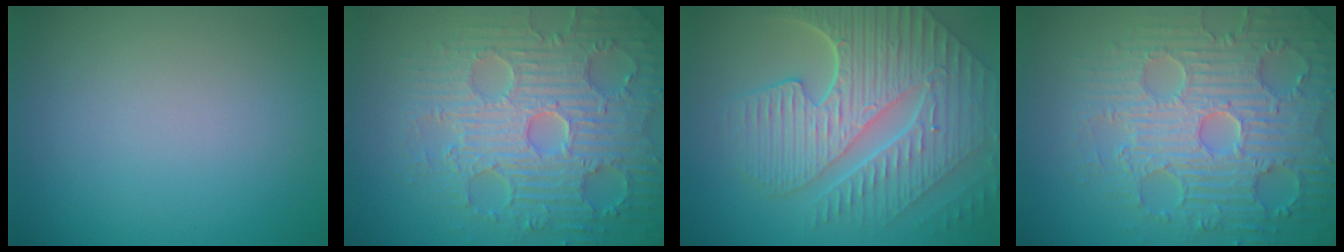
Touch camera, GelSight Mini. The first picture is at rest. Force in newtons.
{"total": 8.4, "press": 6.4, "slide": 5.5}
{"total": 10.2, "press": 6.9, "slide": 7.5}
{"total": 8.4, "press": 6.4, "slide": 5.5}